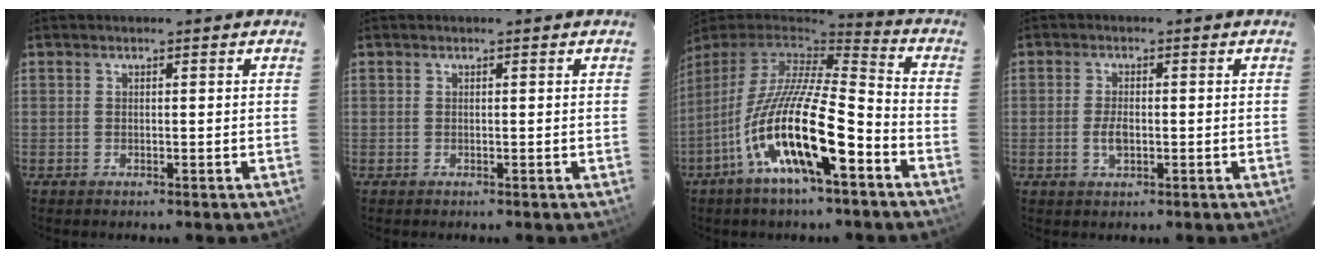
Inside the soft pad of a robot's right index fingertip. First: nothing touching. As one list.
[{"total": 0.0}, {"total": 19.6, "force": [-8.9, 4.5, 16.9], "torque": [-0.308, -0.036, -0.171]}, {"total": 3.3, "force": [-0.7, 1.7, 2.7], "torque": [-0.055, -0.001, -0.012]}]